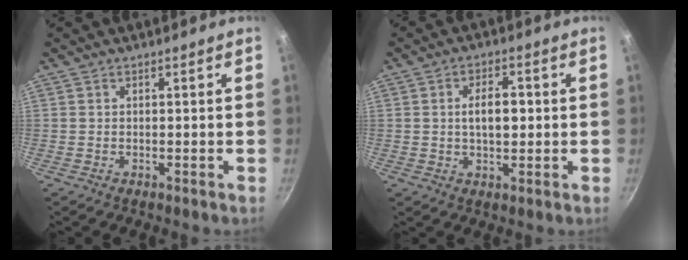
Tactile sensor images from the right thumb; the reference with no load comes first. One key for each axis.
{"total": 6.0, "fx": 0.3, "fy": 3.2, "fz": 5.1, "tx": -0.068, "ty": 0.009, "tz": 0.004}